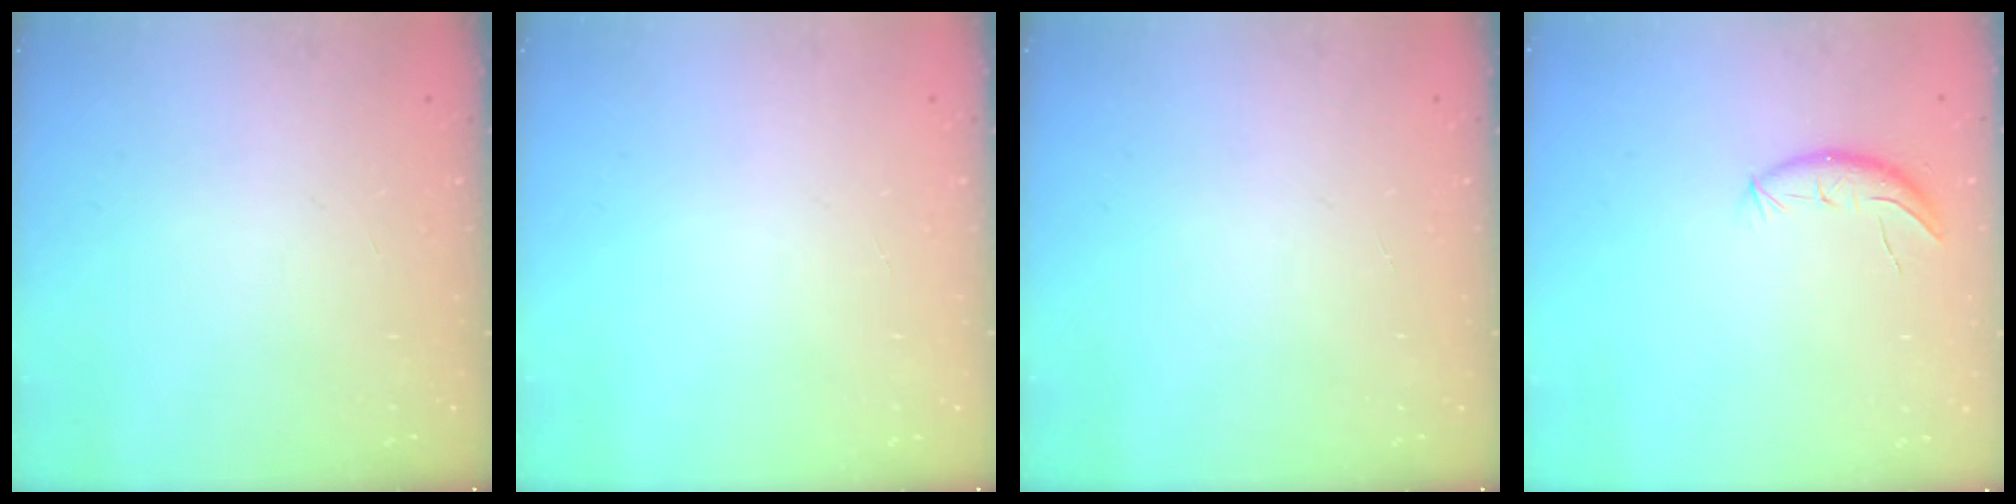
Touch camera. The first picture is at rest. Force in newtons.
{"total": 0.0}
{"total": 0.0}
{"total": 8.1, "press": 7.9, "slide": 1.9}